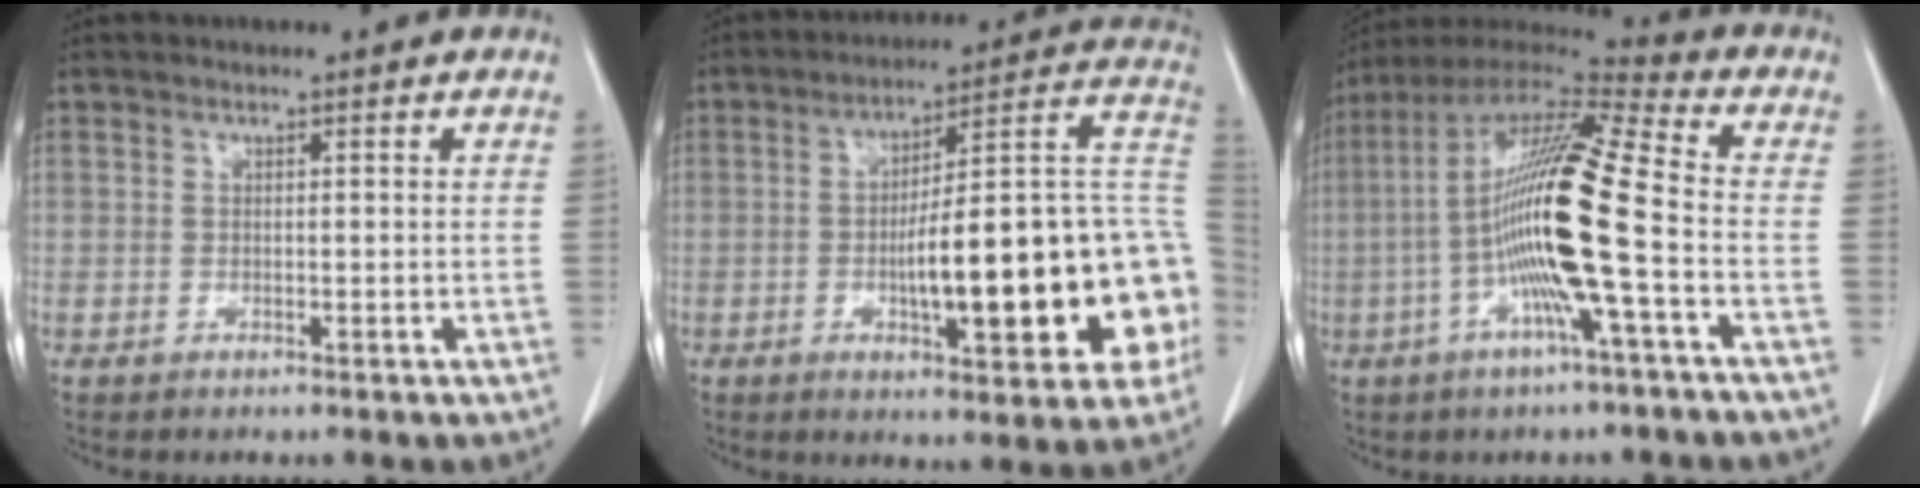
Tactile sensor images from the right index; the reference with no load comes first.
{"total": 23.3, "force": [-4.6, 4.5, 22.5], "torque": [-0.242, 0.035, -0.053]}
{"total": 17.8, "force": [-3.0, 0.3, 17.6], "torque": [-0.334, 0.005, -0.068]}